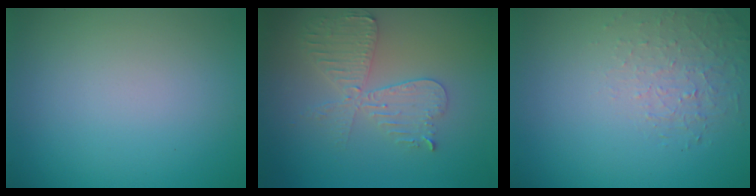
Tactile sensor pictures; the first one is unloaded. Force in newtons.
{"total": 4.2, "press": 3.6, "slide": 2.0}
{"total": 1.4, "press": 0.6, "slide": 1.3}